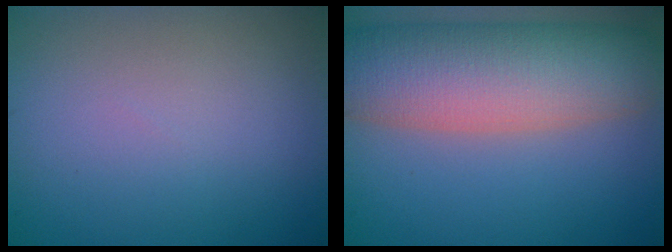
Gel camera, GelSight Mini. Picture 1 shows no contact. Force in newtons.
{"total": 11.1, "press": 11.1, "slide": 0.7}